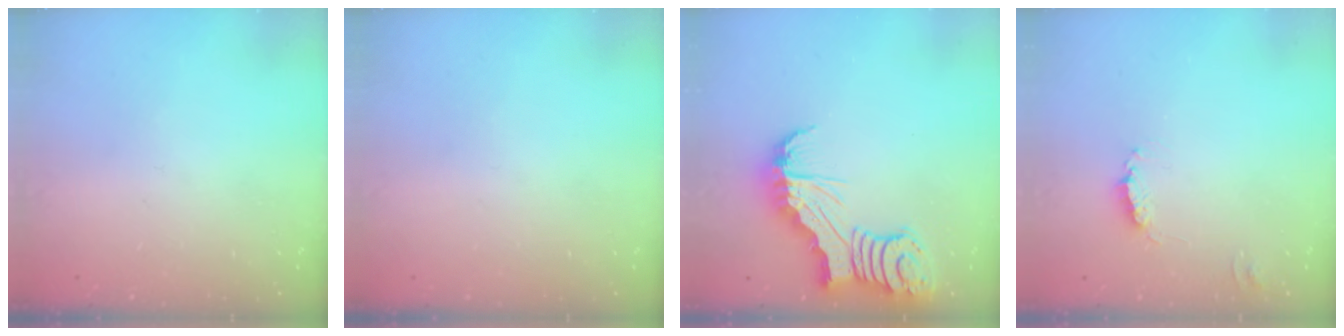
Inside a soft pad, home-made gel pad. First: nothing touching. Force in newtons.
{"total": 0.0}
{"total": 7.0, "press": 6.9, "slide": 0.8}
{"total": 0.8, "press": 0.8, "slide": 0.1}